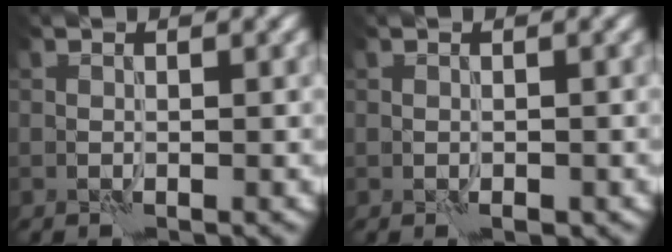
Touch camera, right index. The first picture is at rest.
{"total": 0.9, "force": [-0.4, 0.6, 0.5], "torque": [-0.007, -0.003, -0.006]}